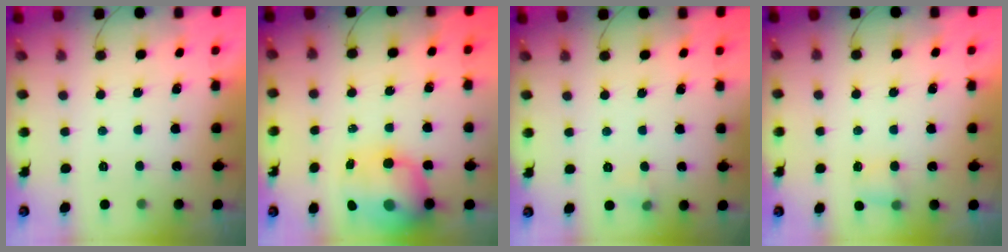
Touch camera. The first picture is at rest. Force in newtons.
{"total": 15.1, "press": 14.6, "slide": 3.9}
{"total": 3.7, "press": 3.5, "slide": 1.0}
{"total": 7.8, "press": 4.7, "slide": 6.2}